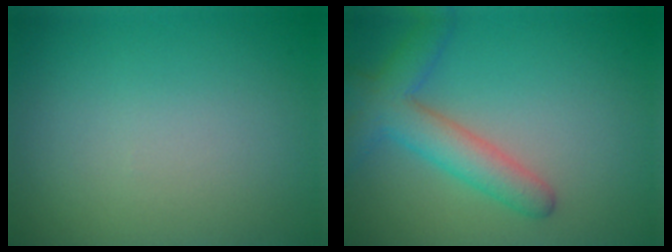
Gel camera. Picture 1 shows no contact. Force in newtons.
{"total": 4.7, "press": 4.7, "slide": 0.2}